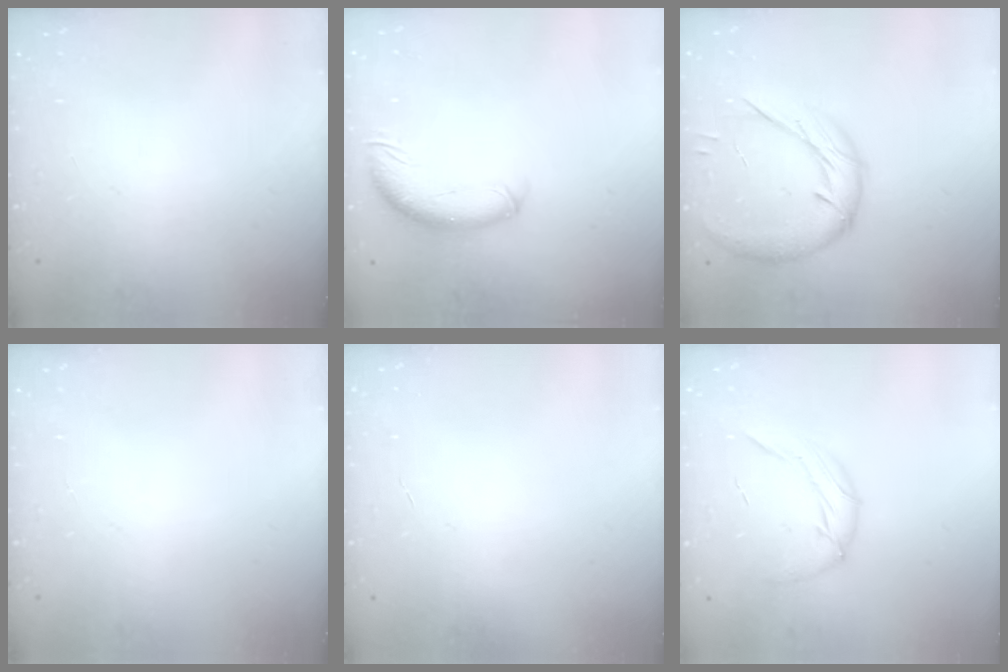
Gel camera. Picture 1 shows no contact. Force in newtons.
{"total": 10.5, "press": 10.3, "slide": 2.0}
{"total": 13.7, "press": 13.6, "slide": 1.1}
{"total": 0.0}
{"total": 0.0}
{"total": 9.6, "press": 9.4, "slide": 1.9}